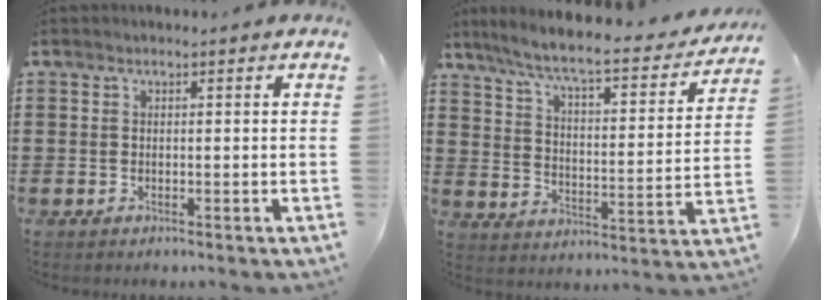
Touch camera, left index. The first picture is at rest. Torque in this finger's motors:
{"motor_torque": [2.14, 0.00, 0.47, 0.20]}